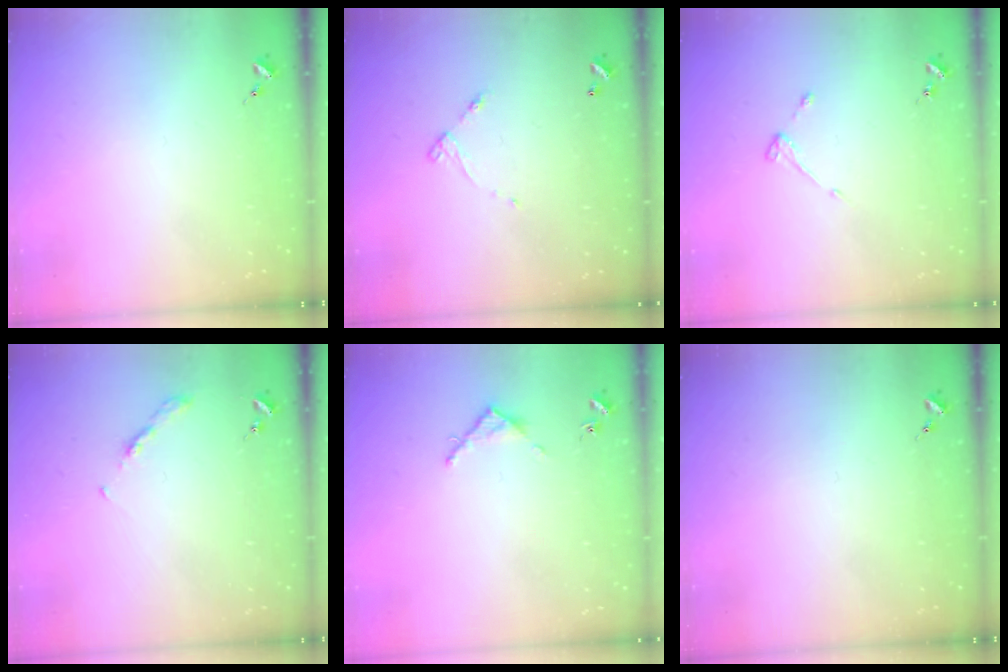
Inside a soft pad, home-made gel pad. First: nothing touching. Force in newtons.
{"total": 4.2, "press": 4.2, "slide": 0.2}
{"total": 3.0, "press": 3.0, "slide": 0.4}
{"total": 3.5, "press": 3.5, "slide": 0.4}
{"total": 4.0, "press": 4.0, "slide": 0.5}
{"total": 0.0}